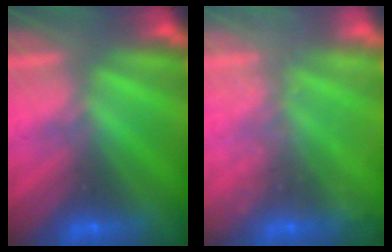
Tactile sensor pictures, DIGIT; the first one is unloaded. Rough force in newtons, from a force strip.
{"total": 2.4}